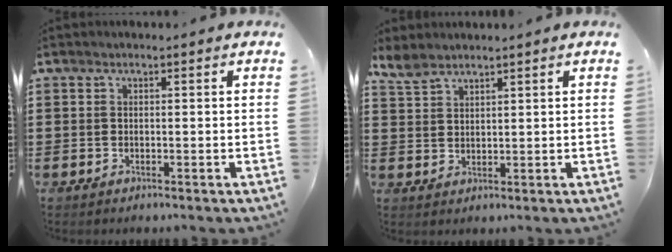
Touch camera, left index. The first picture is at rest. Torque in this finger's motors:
{"motor_torque": [-0.22, 1.06, -0.02, 0.09]}